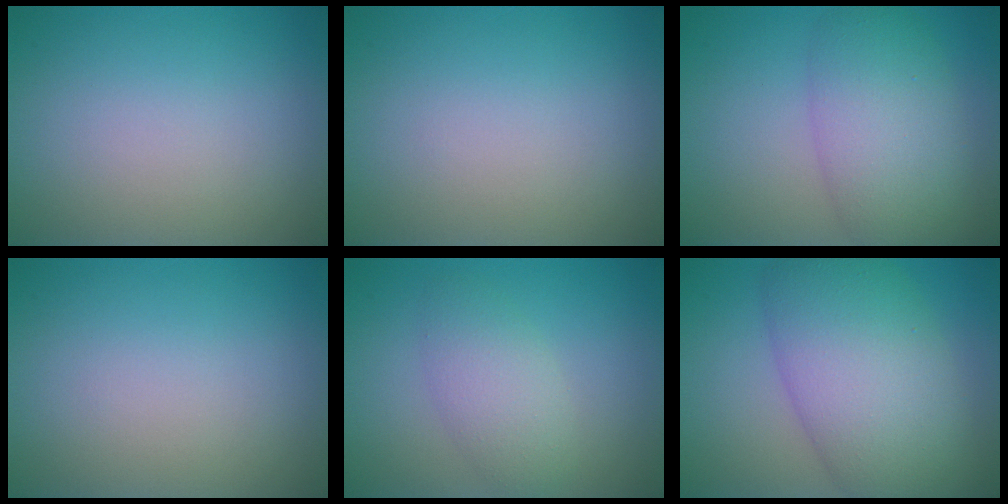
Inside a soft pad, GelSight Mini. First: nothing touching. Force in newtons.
{"total": 0.0}
{"total": 6.5, "press": 6.5, "slide": 0.2}
{"total": 0.0}
{"total": 3.3, "press": 3.3, "slide": 0.1}
{"total": 10.2, "press": 10.2, "slide": 0.2}